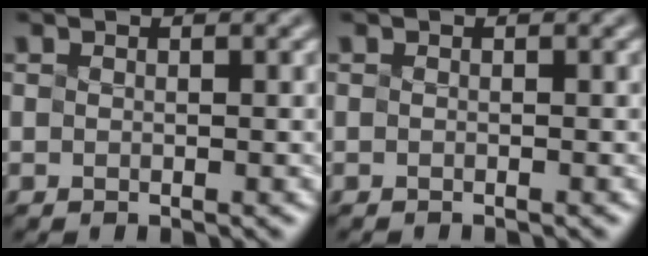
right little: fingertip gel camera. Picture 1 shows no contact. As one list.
[{"total": 0.7, "force": [-0.7, 0.1, 0.2], "torque": [0.004, -0.003, -0.011]}]